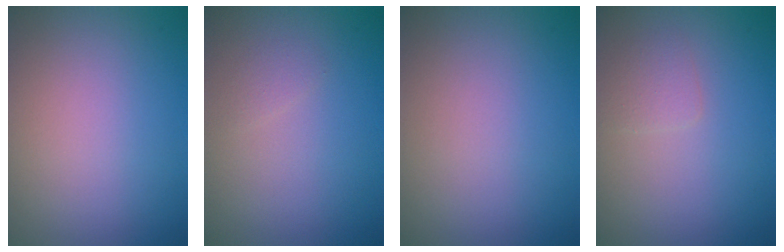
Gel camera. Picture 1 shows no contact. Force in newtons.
{"total": 0.7, "press": 0.7, "slide": 0.0}
{"total": 0.0}
{"total": 1.3, "press": 1.3, "slide": 0.0}